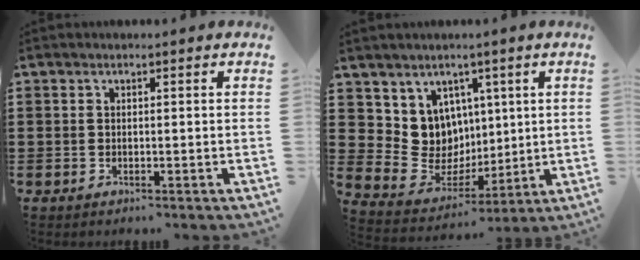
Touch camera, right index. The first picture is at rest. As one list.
[{"total": 9.2, "force": [3.1, 8.5, 1.7], "torque": [-0.086, -0.035, 0.069]}]